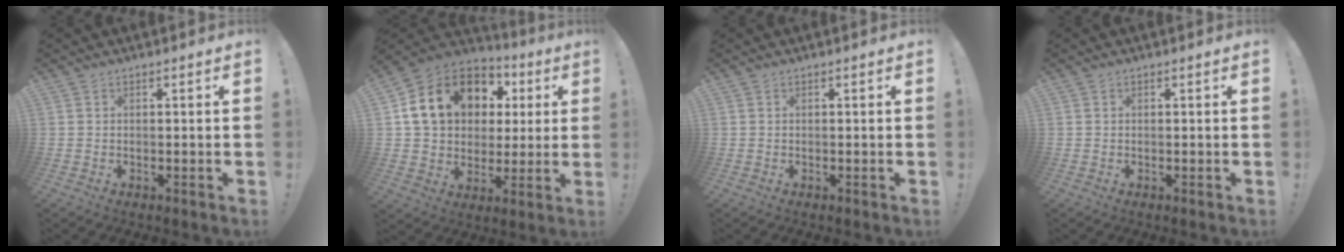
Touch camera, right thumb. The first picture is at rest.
{"total": 19.0, "force": [7.2, 14.1, 10.5], "torque": [-0.166, -0.018, 0.150]}
{"total": 0.0}
{"total": 0.0}